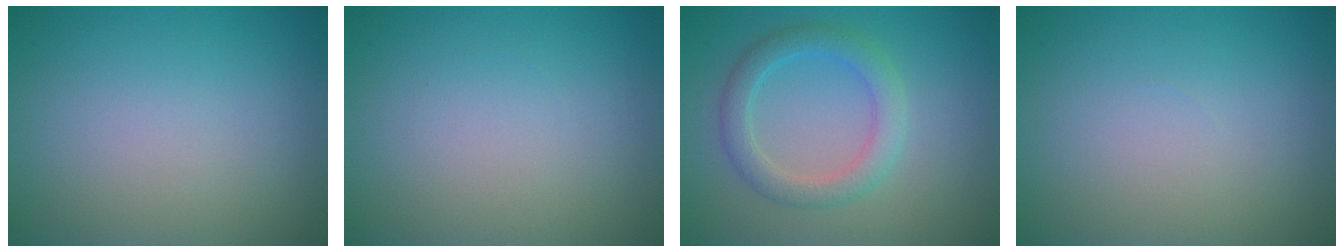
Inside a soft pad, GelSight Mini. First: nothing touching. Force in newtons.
{"total": 0.0}
{"total": 3.2, "press": 3.2, "slide": 0.2}
{"total": 0.0}